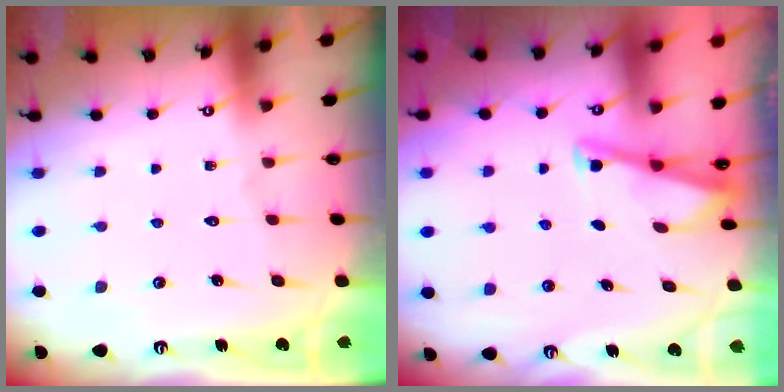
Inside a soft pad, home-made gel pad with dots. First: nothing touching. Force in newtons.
{"total": 2.7, "press": 2.7, "slide": 0.3}